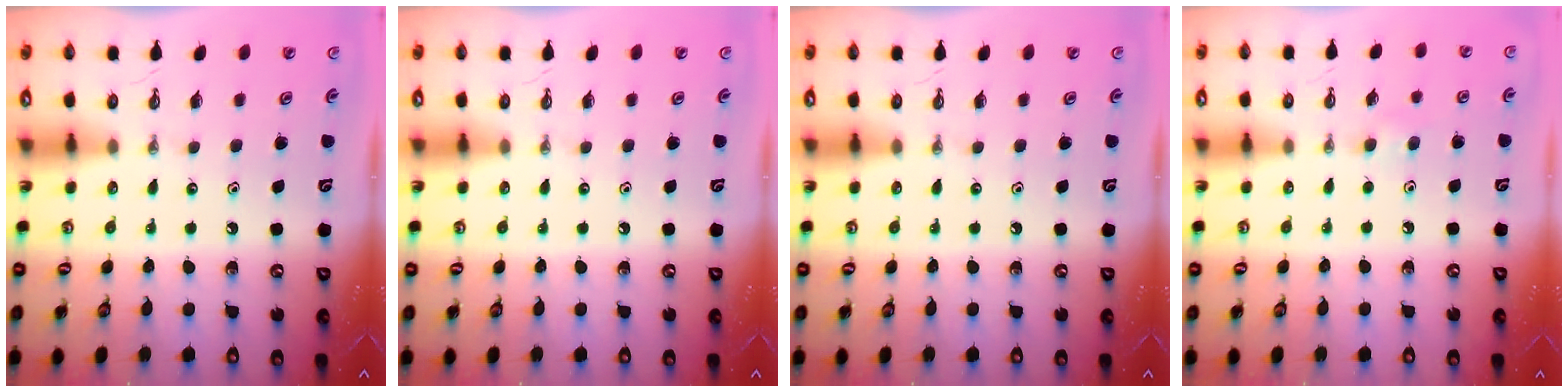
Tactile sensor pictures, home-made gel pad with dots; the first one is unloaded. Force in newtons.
{"total": 0.0}
{"total": 0.0}
{"total": 4.7, "press": 4.0, "slide": 2.4}